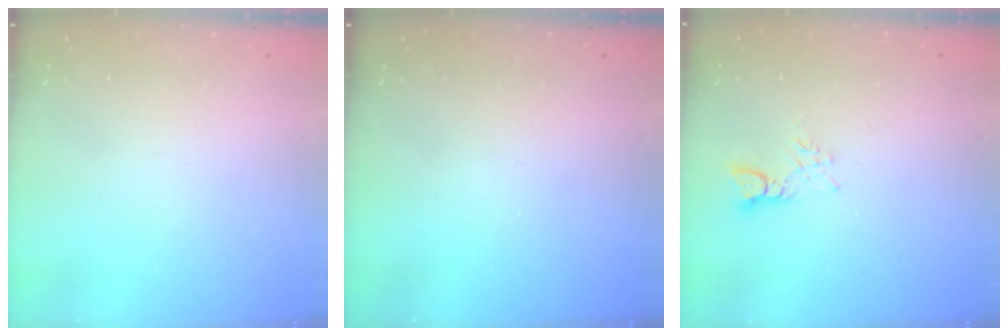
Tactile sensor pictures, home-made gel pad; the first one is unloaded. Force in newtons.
{"total": 0.0}
{"total": 3.5, "press": 3.5, "slide": 0.1}